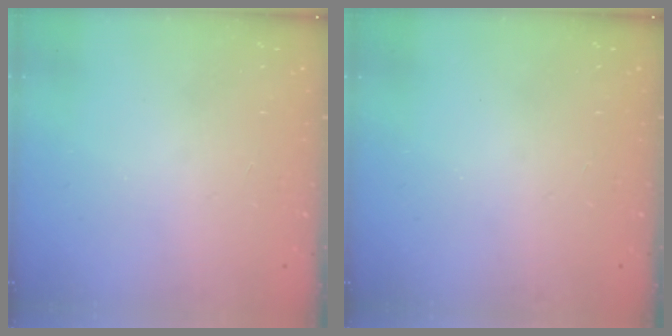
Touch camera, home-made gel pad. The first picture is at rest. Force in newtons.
{"total": 0.0}